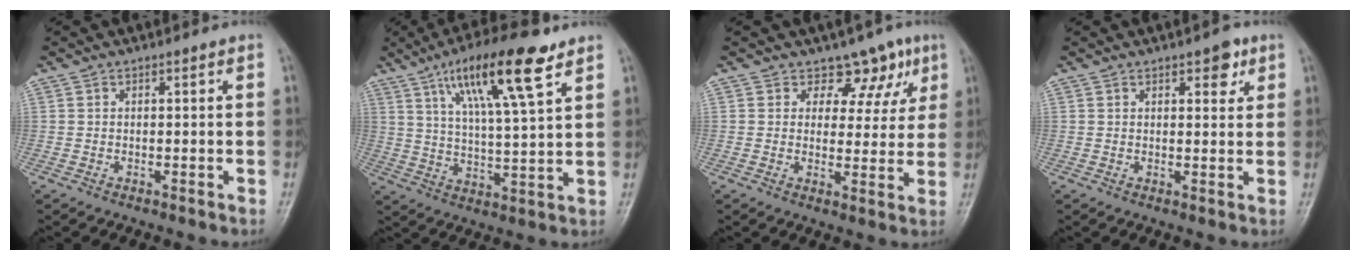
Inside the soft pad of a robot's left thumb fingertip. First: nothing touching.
{"total": 16.0, "force": [8.8, 3.4, 13.0], "torque": [-0.214, -0.025, 0.152]}
{"total": 9.5, "force": [6.3, 6.4, 2.9], "torque": [0.010, -0.028, 0.072]}
{"total": 3.8, "force": [2.1, 1.9, 2.5], "torque": [-0.015, -0.007, 0.024]}